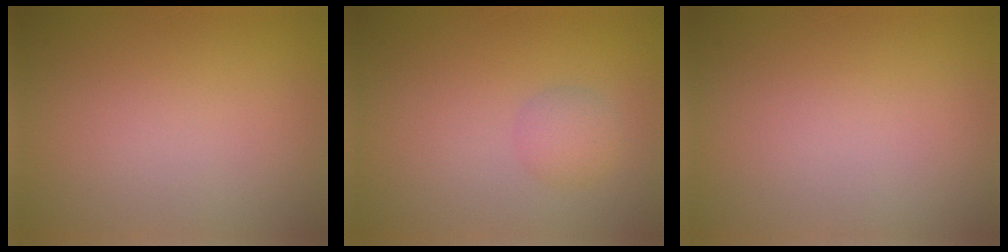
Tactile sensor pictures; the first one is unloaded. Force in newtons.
{"total": 1.6, "press": 1.6, "slide": 0.2}
{"total": 0.0}